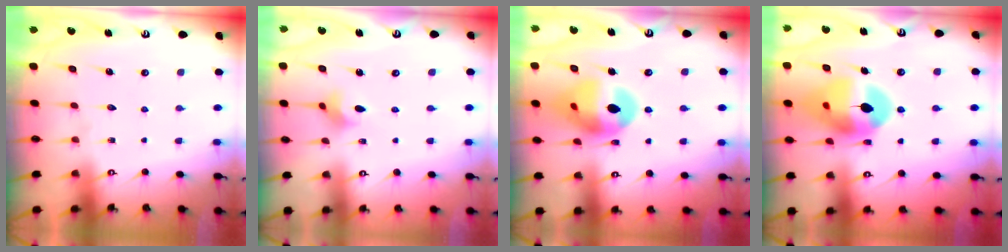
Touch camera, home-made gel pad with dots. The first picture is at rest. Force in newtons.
{"total": 2.6, "press": 2.6, "slide": 0.4}
{"total": 15.4, "press": 15.3, "slide": 1.8}
{"total": 15.4, "press": 15.3, "slide": 1.5}